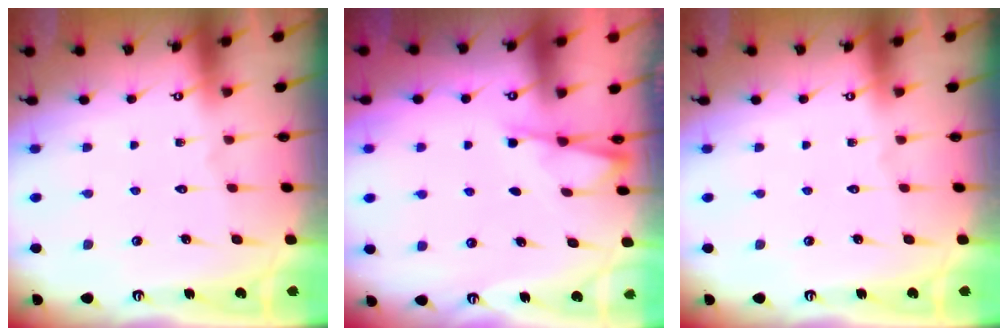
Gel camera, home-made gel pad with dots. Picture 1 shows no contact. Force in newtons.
{"total": 1.9, "press": 1.8, "slide": 0.4}
{"total": 0.0}